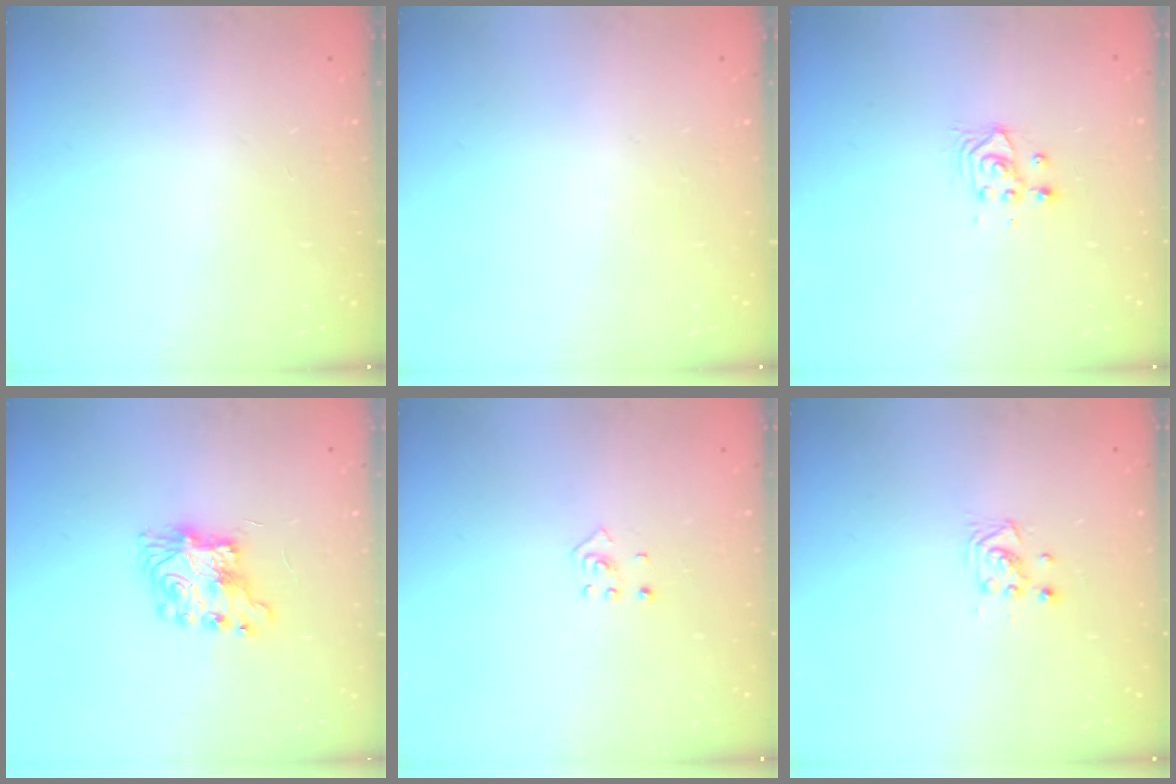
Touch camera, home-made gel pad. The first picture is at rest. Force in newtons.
{"total": 0.0}
{"total": 3.7, "press": 3.7, "slide": 0.3}
{"total": 7.3, "press": 7.3, "slide": 0.1}
{"total": 2.0, "press": 1.9, "slide": 0.8}
{"total": 3.0, "press": 2.9, "slide": 0.5}